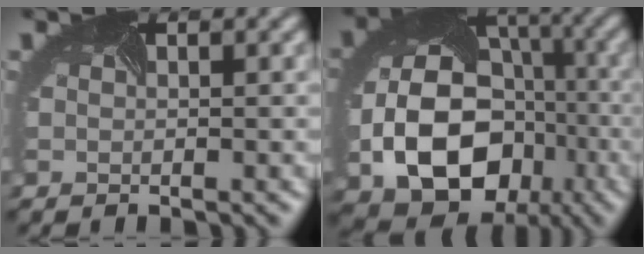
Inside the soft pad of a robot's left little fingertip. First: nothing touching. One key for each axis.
{"total": 12.5, "fx": -3.6, "fy": 9.4, "fz": 7.5, "tx": -0.146, "ty": -0.041, "tz": -0.046}